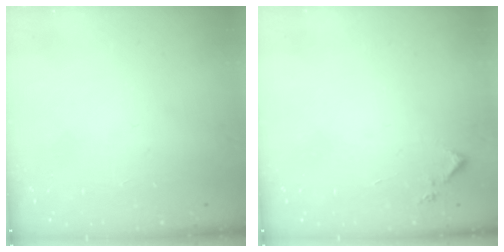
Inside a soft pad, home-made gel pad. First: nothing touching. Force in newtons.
{"total": 4.9, "press": 4.8, "slide": 0.5}